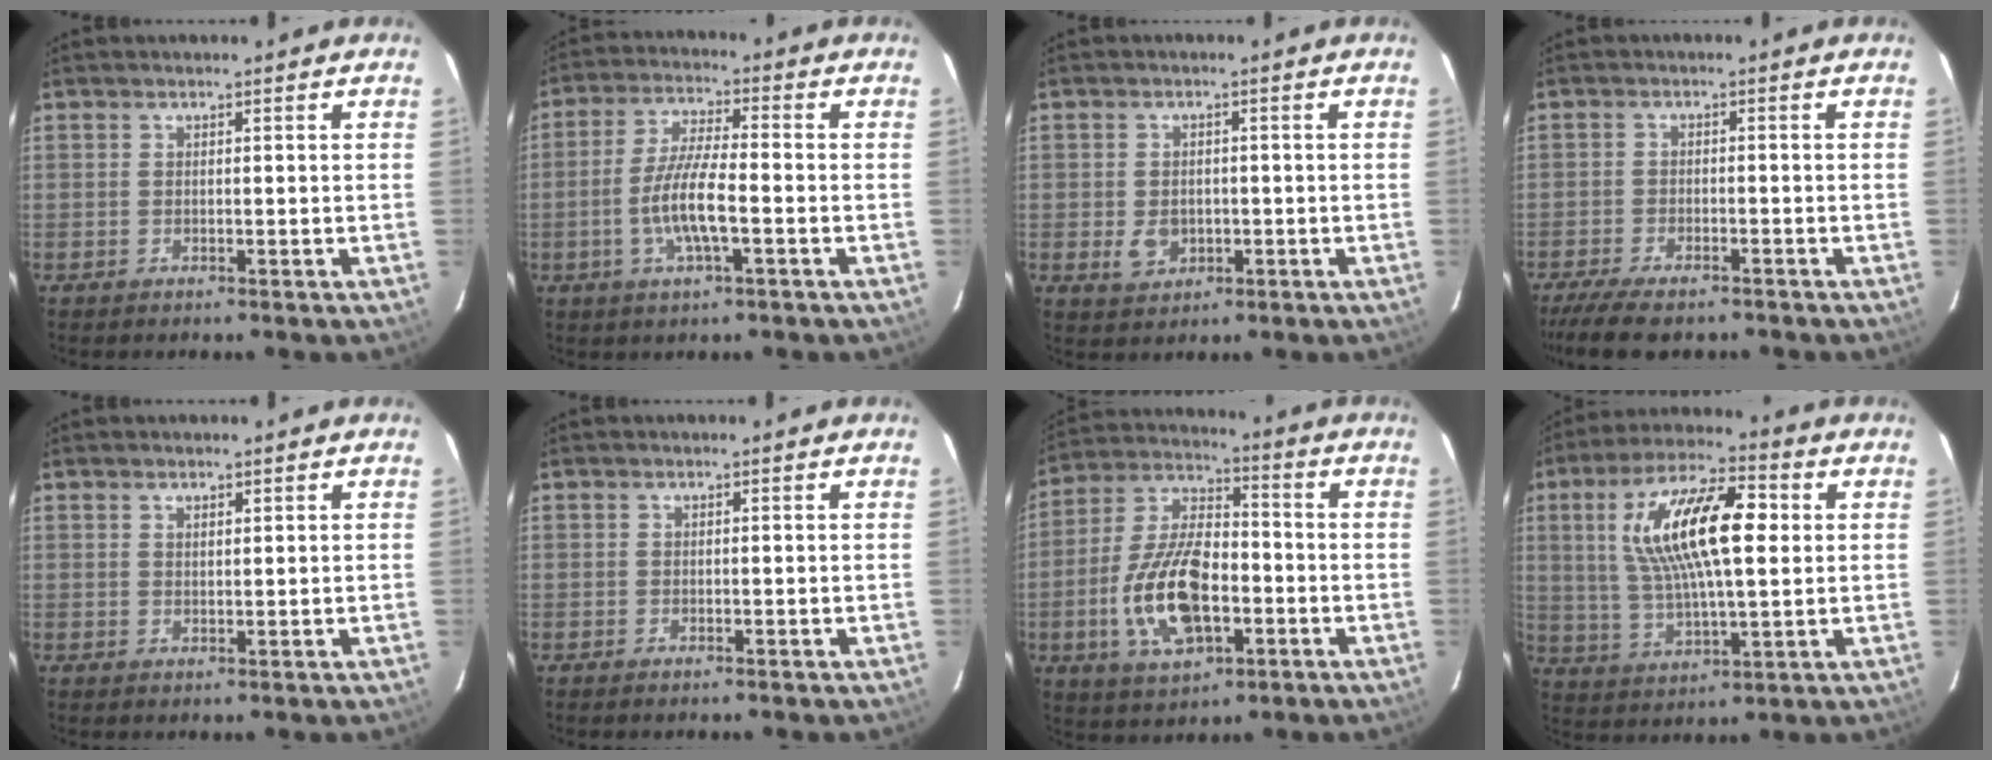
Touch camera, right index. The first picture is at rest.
{"total": 8.9, "force": [-2.6, 1.7, 8.4], "torque": [-0.167, -0.003, -0.051]}
{"total": 4.3, "force": [-1.0, 3.4, 2.4], "torque": [-0.048, -0.003, -0.008]}
{"total": 9.2, "force": [-7.5, 2.6, 4.5], "torque": [-0.114, -0.026, -0.130]}
{"total": 1.3, "force": [1.0, 0.6, 0.6], "torque": [-0.008, 0.002, 0.017]}
{"total": 0.0}
{"total": 16.7, "force": [-4.6, 8.3, 13.7], "torque": [-0.286, 0.004, -0.078]}
{"total": 17.4, "force": [3.9, 6.0, 15.9], "torque": [-0.295, 0.020, 0.073]}